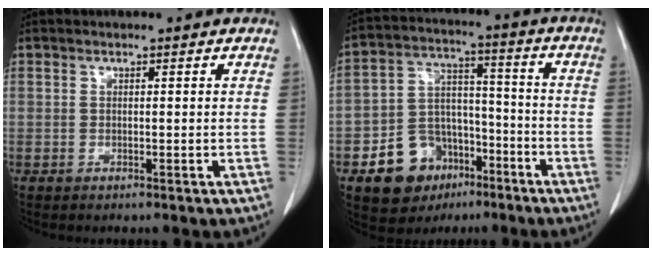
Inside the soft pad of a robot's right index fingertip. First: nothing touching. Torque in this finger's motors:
{"motor_torque": [-0.06, -0.31, -0.68, -0.21]}